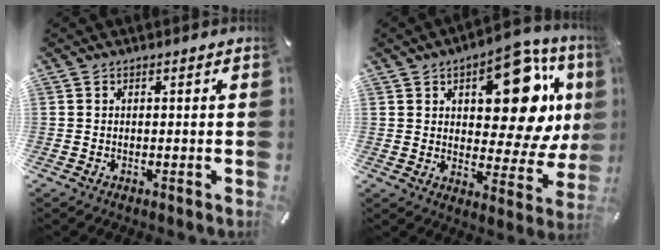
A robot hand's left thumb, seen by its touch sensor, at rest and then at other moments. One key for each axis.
{"total": 19.3, "fx": 7.7, "fy": 9.8, "fz": 14.7, "tx": -0.184, "ty": -0.047, "tz": 0.124}